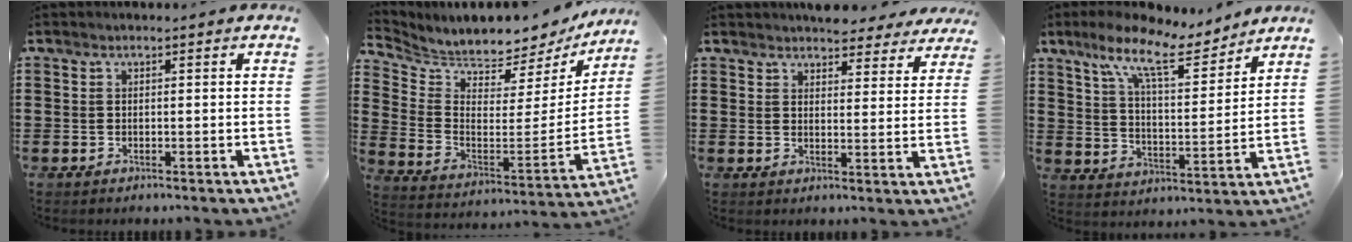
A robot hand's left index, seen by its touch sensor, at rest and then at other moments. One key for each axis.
{"total": 4.7, "fx": 4.7, "fy": 0.3, "fz": -0.3, "tx": -0.030, "ty": -0.064, "tz": 0.075}
{"total": 4.4, "fx": 4.3, "fy": 0.8, "fz": 0.3, "tx": -0.014, "ty": -0.015, "tz": 0.080}
{"total": 11.3, "fx": 8.7, "fy": 2.4, "fz": 6.8, "tx": -0.152, "ty": -0.036, "tz": 0.148}